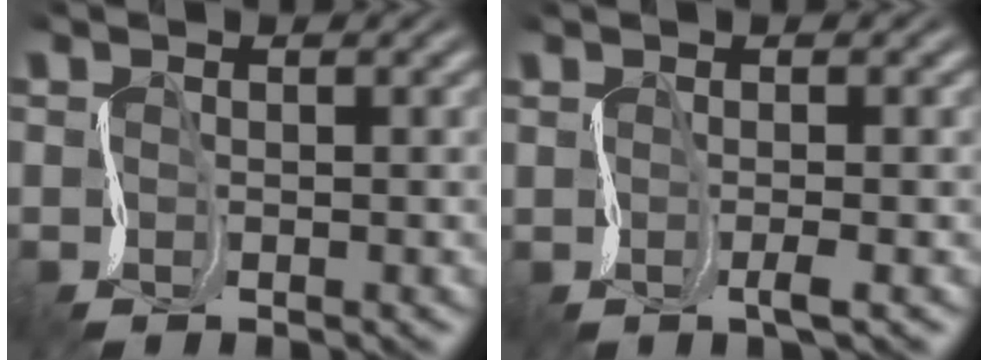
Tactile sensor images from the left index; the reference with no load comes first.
{"total": 1.1, "force": [0.9, -0.5, 0.3], "torque": [-0.009, 0.005, 0.003]}